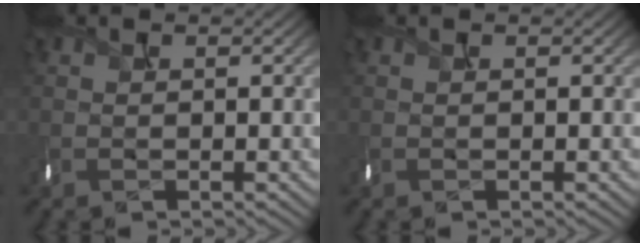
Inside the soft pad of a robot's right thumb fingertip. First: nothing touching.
{"total": 0.0}